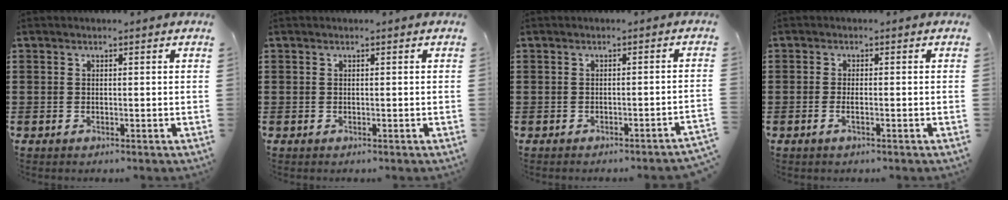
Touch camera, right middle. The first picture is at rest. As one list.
[{"total": 0.0}, {"total": 1.2, "force": [-1.1, -0.3, 0.4], "torque": [-0.008, 0.003, -0.024]}, {"total": 1.1, "force": [-0.4, 0.2, 1.0], "torque": [-0.019, -0.003, -0.007]}]